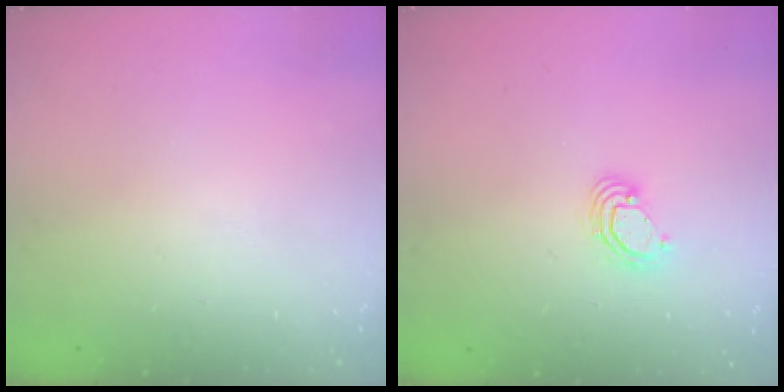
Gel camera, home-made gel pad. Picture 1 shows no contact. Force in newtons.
{"total": 4.8, "press": 4.8, "slide": 0.3}